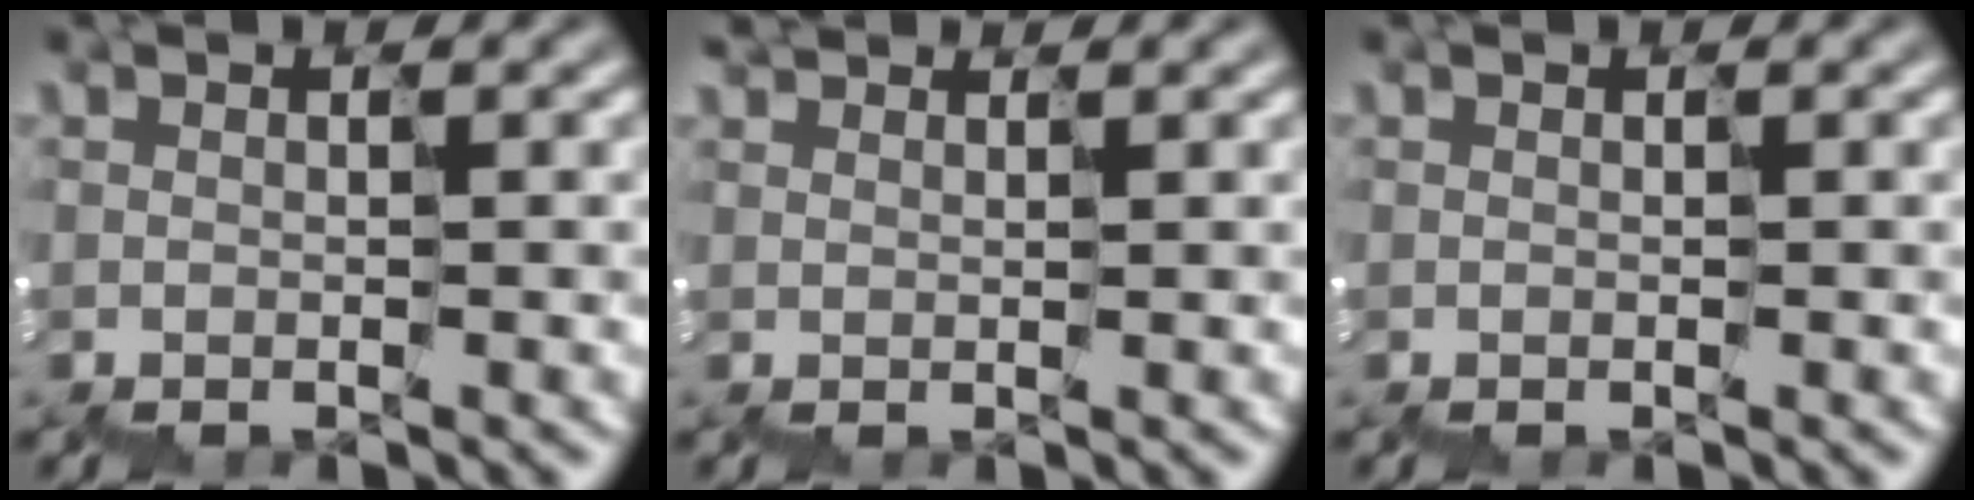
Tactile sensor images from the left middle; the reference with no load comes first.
{"total": 1.4, "force": [1.2, 0.5, 0.3], "torque": [-0.009, 0.018, 0.023]}
{"total": 0.0}